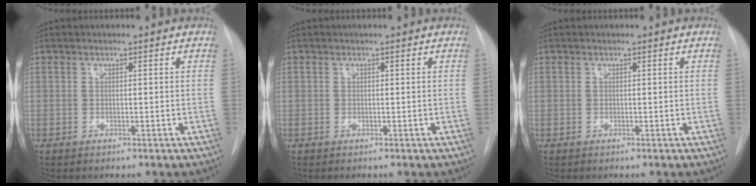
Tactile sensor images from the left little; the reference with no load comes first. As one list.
[{"total": 0.0}, {"total": 0.0}]